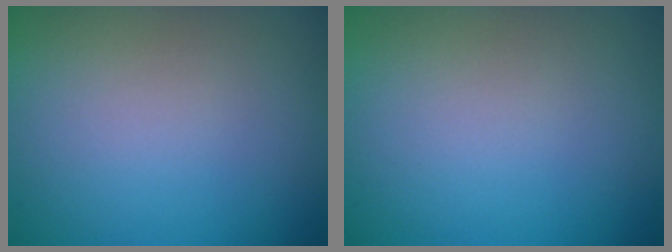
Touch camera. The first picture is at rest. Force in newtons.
{"total": 0.0}